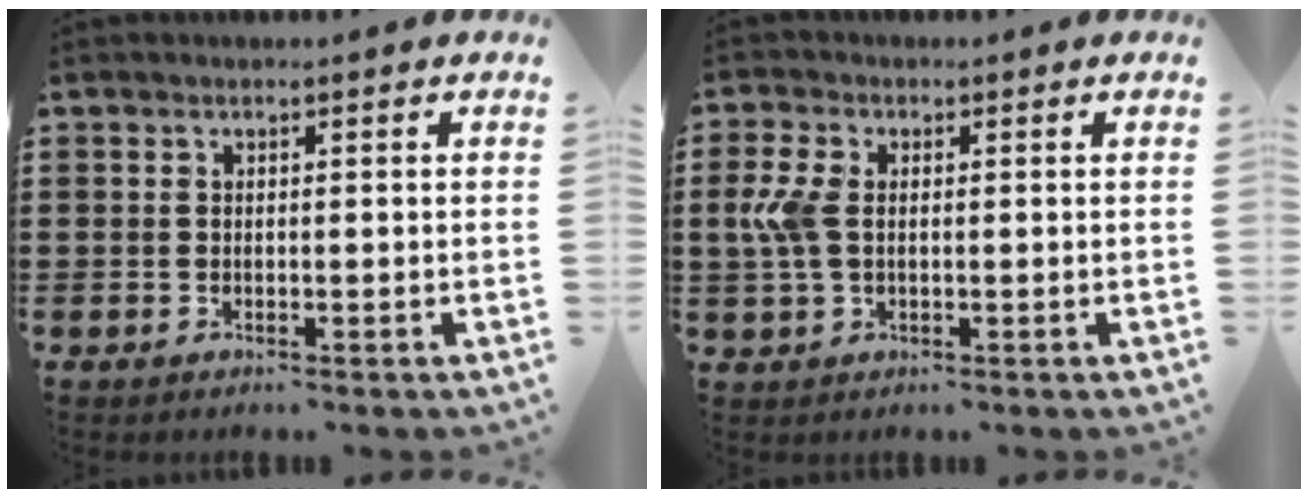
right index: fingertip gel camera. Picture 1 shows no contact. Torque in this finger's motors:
{"motor_torque": [1.06, 0.01, 0.44, 0.10]}